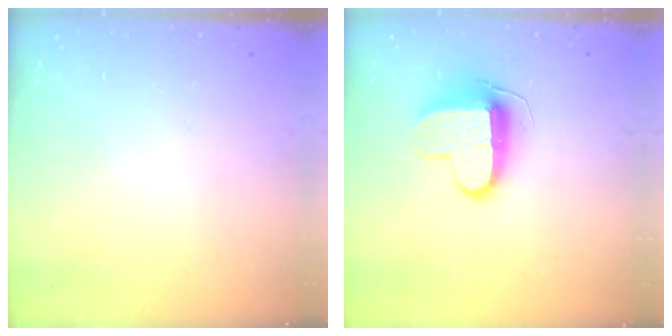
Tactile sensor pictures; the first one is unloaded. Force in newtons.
{"total": 9.4, "press": 9.3, "slide": 1.3}